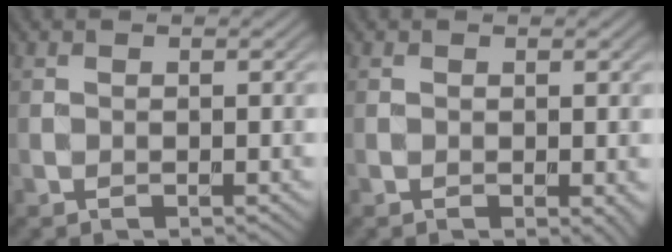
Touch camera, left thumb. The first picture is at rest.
{"total": 0.7, "force": [-0.1, 0.3, 0.7], "torque": [-0.007, -0.004, -0.002]}